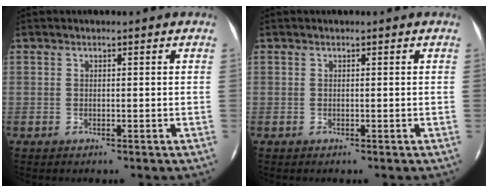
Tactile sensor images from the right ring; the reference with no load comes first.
{"total": 0.0}